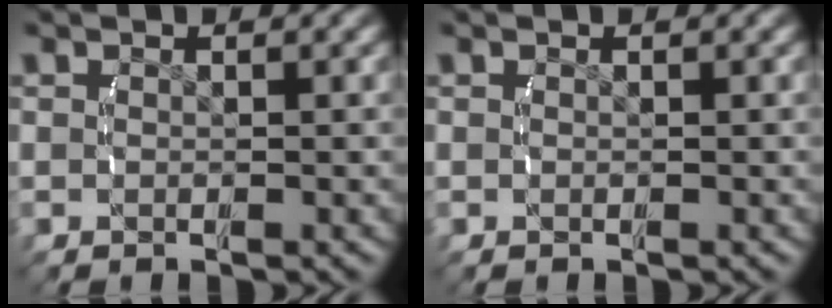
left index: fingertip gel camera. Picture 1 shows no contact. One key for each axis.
{"total": 0.0}